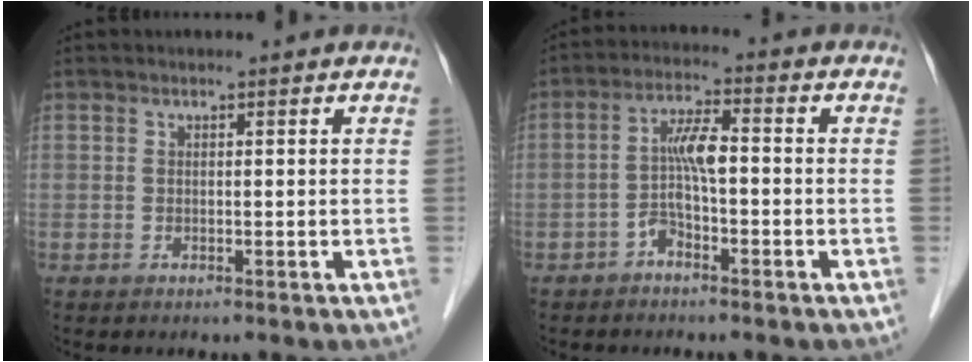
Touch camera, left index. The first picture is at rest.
{"total": 4.7, "force": [-1.3, 1.4, 4.3], "torque": [-0.087, 0.018, -0.025]}